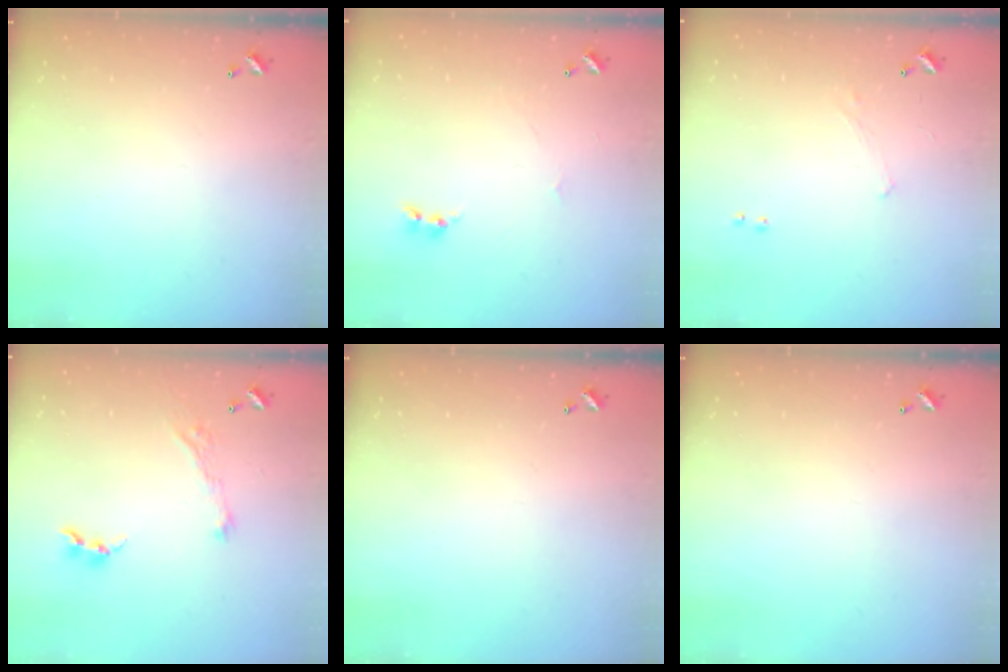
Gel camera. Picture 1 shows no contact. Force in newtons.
{"total": 2.1, "press": 2.0, "slide": 0.5}
{"total": 1.2, "press": 1.1, "slide": 0.5}
{"total": 3.7, "press": 3.7, "slide": 0.2}
{"total": 0.0}
{"total": 0.0}